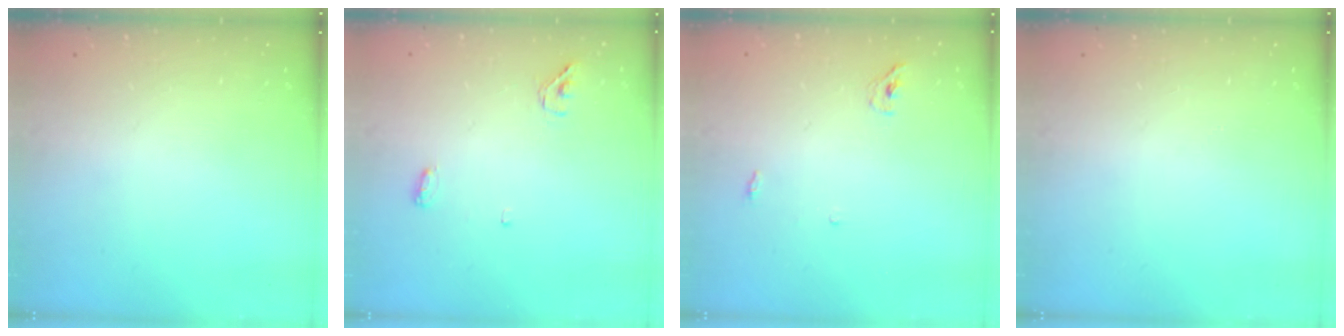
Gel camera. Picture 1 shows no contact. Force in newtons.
{"total": 4.4, "press": 4.3, "slide": 0.9}
{"total": 3.4, "press": 3.4, "slide": 0.7}
{"total": 0.0}